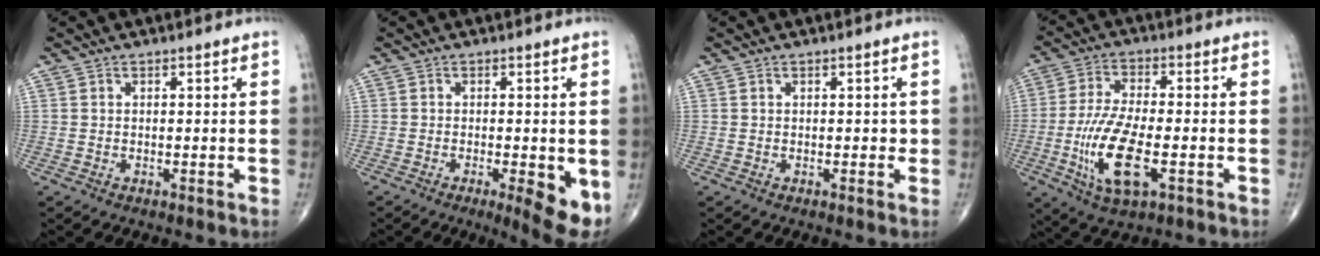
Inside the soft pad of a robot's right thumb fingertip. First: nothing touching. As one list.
[{"total": 7.2, "force": [-2.1, 1.9, 6.6], "torque": [-0.087, -0.016, -0.030]}, {"total": 0.7, "force": [0.0, 0.6, 0.5], "torque": [0.004, 0.003, -0.004]}, {"total": 13.5, "force": [-3.7, 5.1, 11.9], "torque": [-0.245, 0.004, -0.066]}]